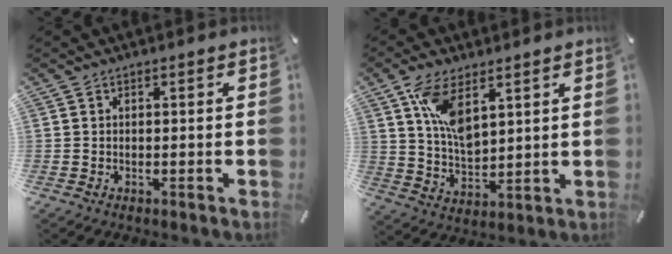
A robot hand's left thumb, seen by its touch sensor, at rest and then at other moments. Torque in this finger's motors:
{"motor_torque": [1.98, 1.97, 1.33, -1.36, 0.15]}